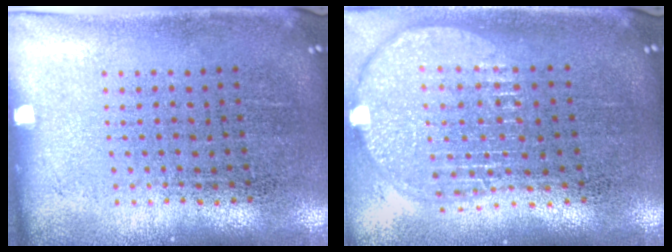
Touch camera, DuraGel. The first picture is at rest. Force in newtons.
{"total": 2.0, "press": 1.7, "slide": 1.1}